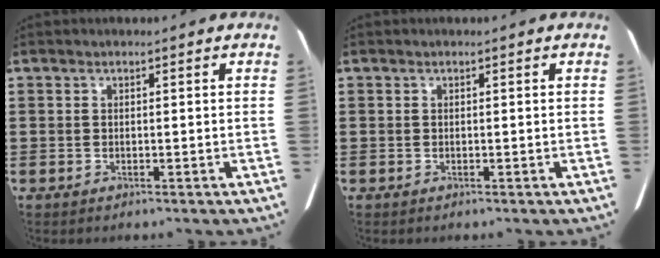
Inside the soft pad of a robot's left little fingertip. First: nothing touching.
{"total": 0.0}